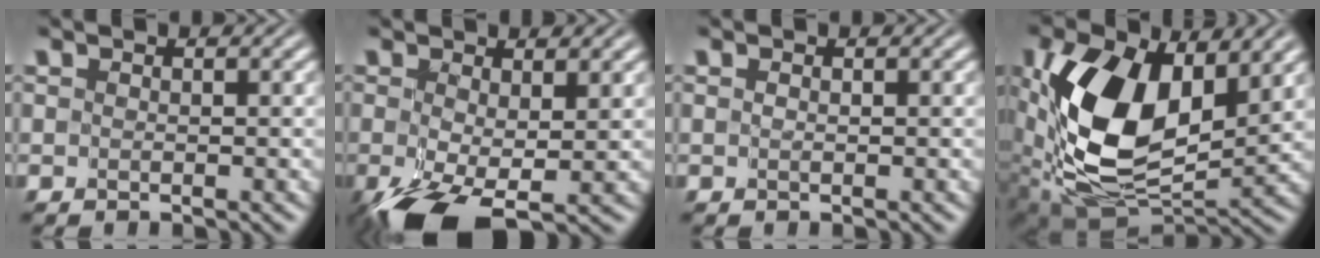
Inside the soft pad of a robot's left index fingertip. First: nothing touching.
{"total": 6.2, "force": [-2.3, 2.9, 5.0], "torque": [-0.115, -0.022, -0.037]}
{"total": 0.0}
{"total": 13.1, "force": [2.8, 8.0, 9.9], "torque": [-0.204, -0.015, 0.054]}